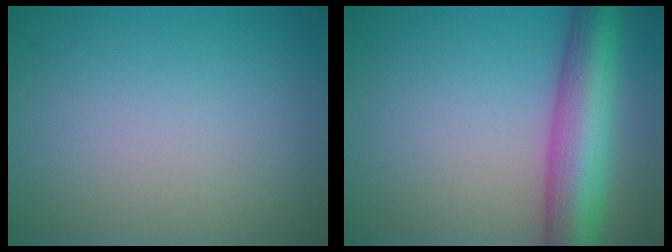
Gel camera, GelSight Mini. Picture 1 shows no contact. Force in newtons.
{"total": 8.8, "press": 8.8, "slide": 0.2}